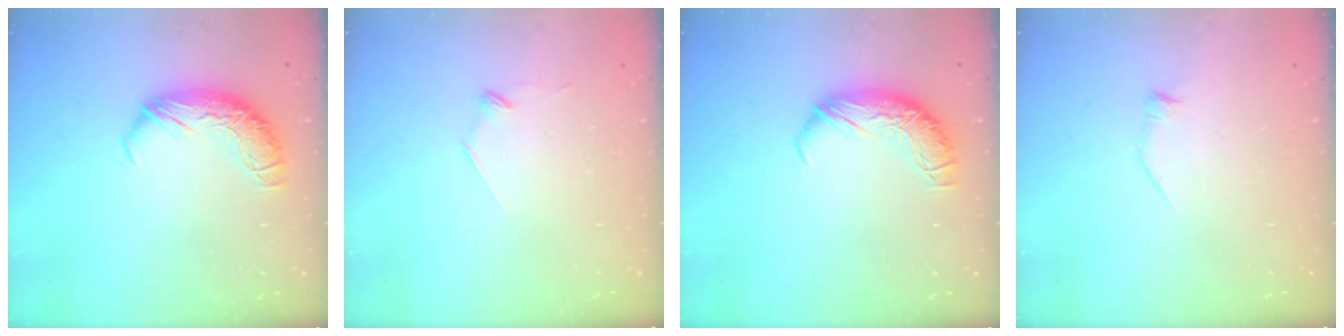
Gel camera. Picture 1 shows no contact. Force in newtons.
{"total": 8.0, "press": 8.0, "slide": 0.6}
{"total": 0.0}
{"total": 6.5, "press": 6.4, "slide": 1.0}